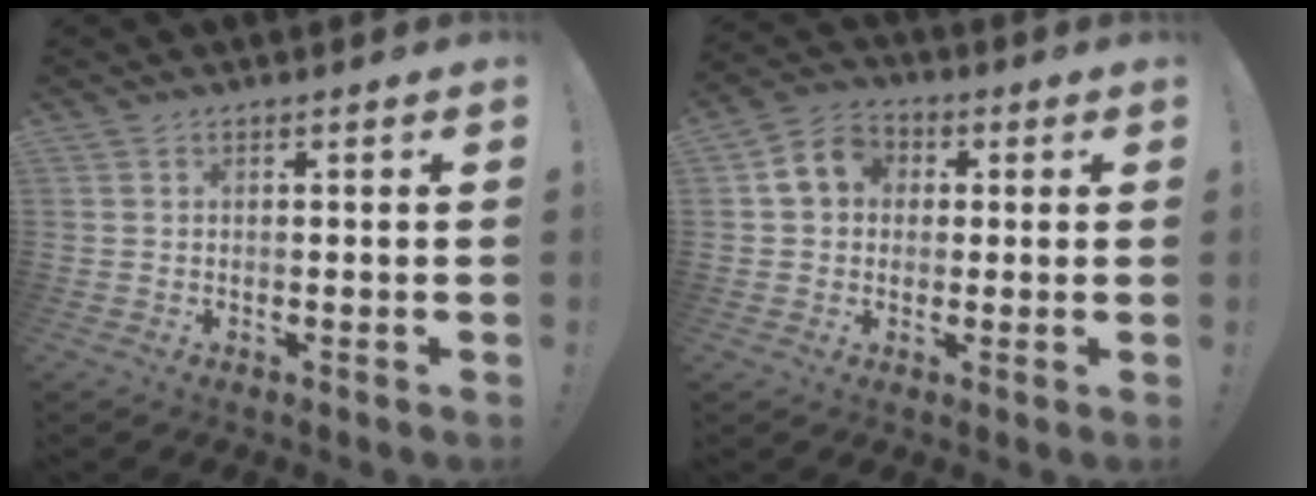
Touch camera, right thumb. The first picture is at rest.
{"total": 8.4, "force": [1.5, 7.3, 3.8], "torque": [-0.055, 0.012, 0.034]}